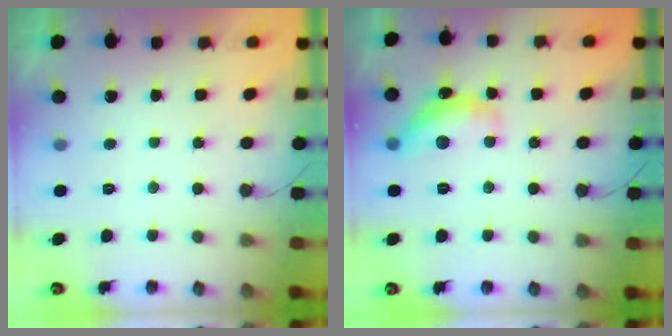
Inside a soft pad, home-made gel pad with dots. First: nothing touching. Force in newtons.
{"total": 14.6, "press": 14.6, "slide": 0.7}